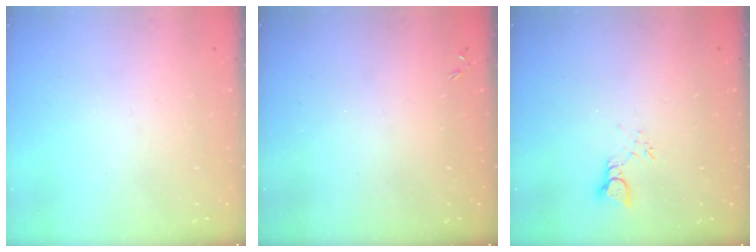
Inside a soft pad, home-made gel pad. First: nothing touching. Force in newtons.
{"total": 0.0}
{"total": 3.4, "press": 3.4, "slide": 0.3}